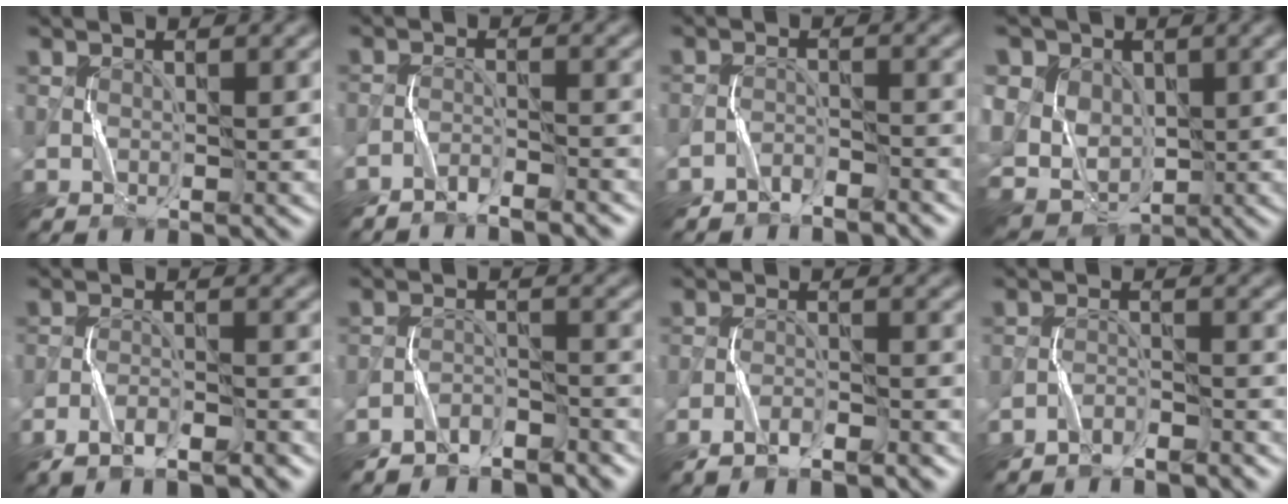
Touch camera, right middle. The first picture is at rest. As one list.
[{"total": 2.9, "force": [-2.9, -0.3, 0.4], "torque": [-0.016, 0.000, -0.051]}, {"total": 1.8, "force": [-1.8, 0.0, 0.0], "torque": [-0.001, 0.007, -0.037]}, {"total": 8.8, "force": [2.1, 7.5, 4.2], "torque": [-0.099, 0.032, 0.017]}, {"total": 4.3, "force": [-3.4, 1.2, 2.3], "torque": [-0.038, 0.000, -0.057]}, {"total": 3.2, "force": [-3.1, 0.8, 0.6], "torque": [-0.010, 0.003, -0.059]}, {"total": 3.3, "force": [-2.7, 0.7, 1.8], "torque": [-0.032, 0.004, -0.046]}, {"total": 1.9, "force": [-1.9, 0.2, 0.3], "torque": [-0.006, 0.007, -0.038]}]